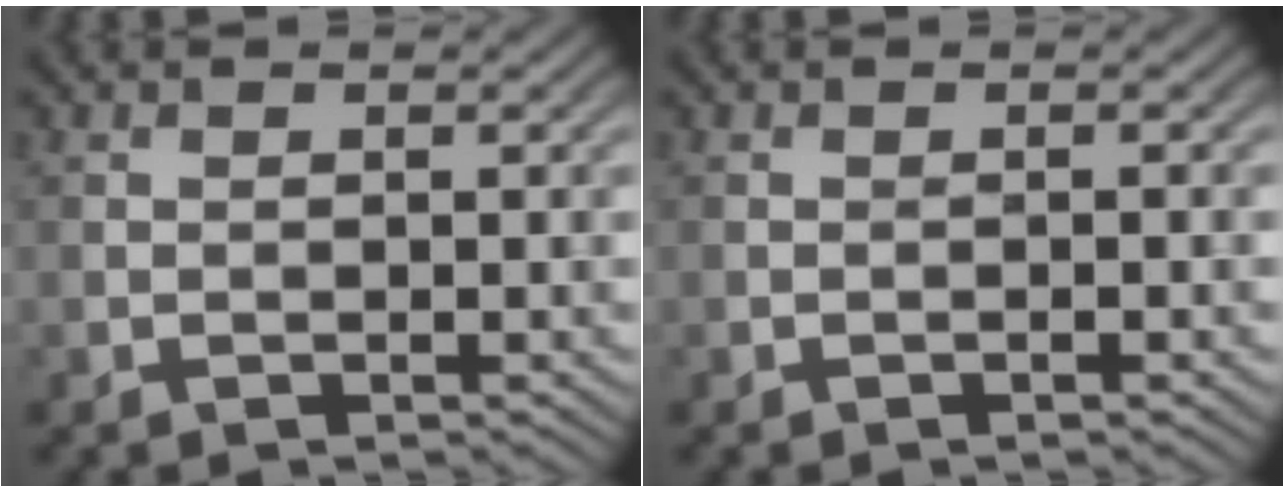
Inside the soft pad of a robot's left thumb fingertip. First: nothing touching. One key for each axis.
{"total": 0.6, "fx": -0.3, "fy": 0.0, "fz": 0.5, "tx": -0.008, "ty": 0.000, "tz": -0.006}